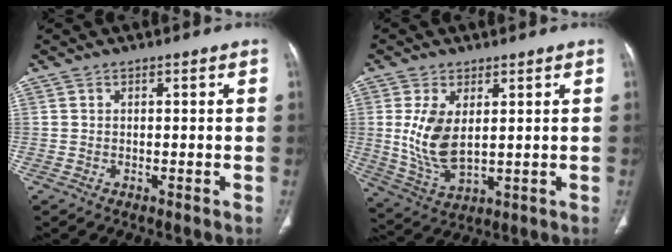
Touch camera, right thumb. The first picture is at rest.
{"total": 9.6, "force": [1.6, 5.0, 8.0], "torque": [-0.159, -0.017, 0.045]}